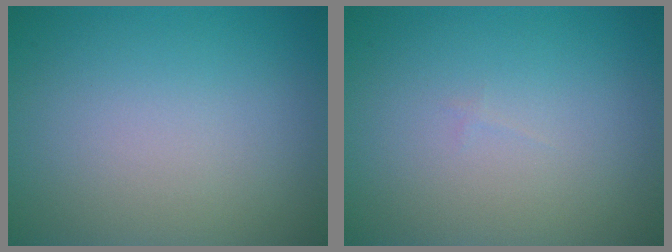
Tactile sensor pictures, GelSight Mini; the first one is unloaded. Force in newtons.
{"total": 0.0}